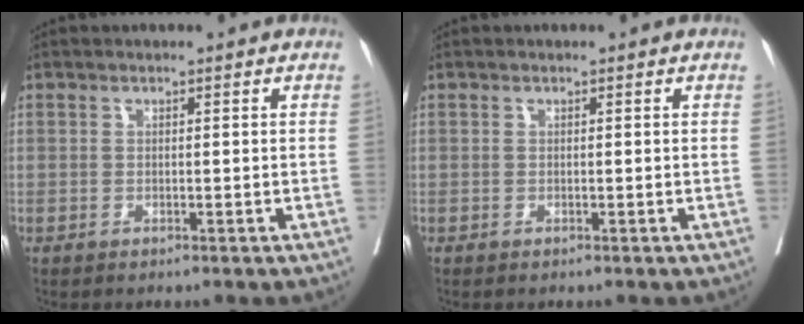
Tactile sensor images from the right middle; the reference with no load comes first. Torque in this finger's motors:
{"motor_torque": [0.09, -0.16, 0.00, 0.00]}